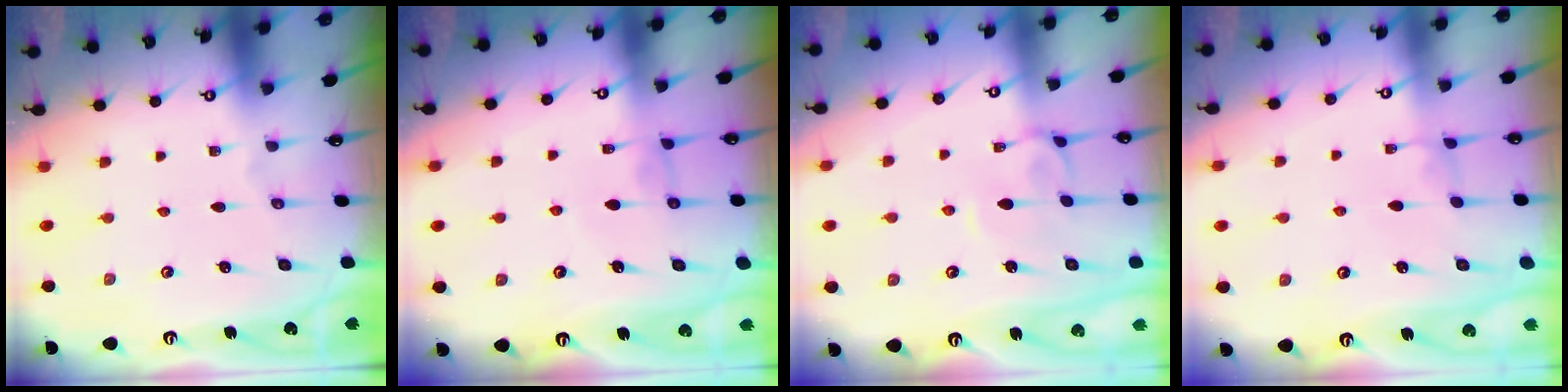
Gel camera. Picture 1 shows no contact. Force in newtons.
{"total": 1.0, "press": 0.7, "slide": 0.7}
{"total": 3.7, "press": 3.7, "slide": 0.2}
{"total": 2.6, "press": 2.6, "slide": 0.2}